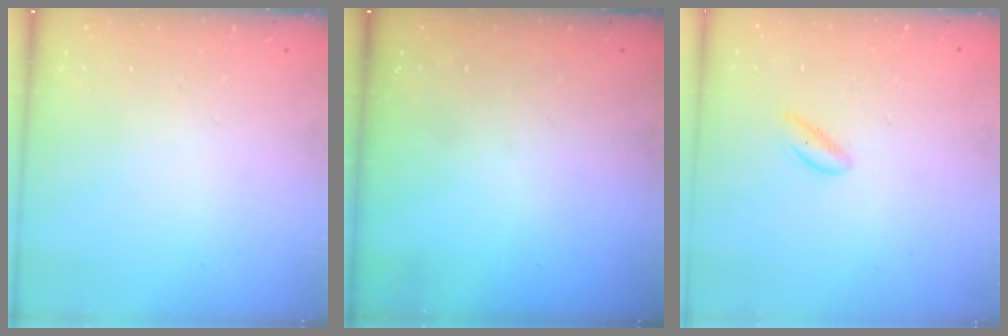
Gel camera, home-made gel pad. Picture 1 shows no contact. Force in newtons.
{"total": 0.0}
{"total": 0.9, "press": 0.8, "slide": 0.4}